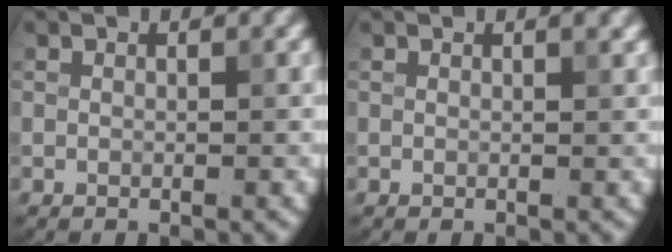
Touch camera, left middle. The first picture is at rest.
{"total": 0.8, "force": [0.5, 0.2, 0.6], "torque": [-0.003, 0.002, 0.008]}